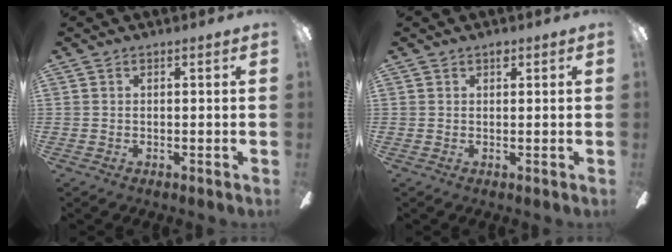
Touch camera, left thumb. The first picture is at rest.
{"total": 1.2, "force": [0.7, 0.7, 0.7], "torque": [-0.006, -0.002, 0.011]}